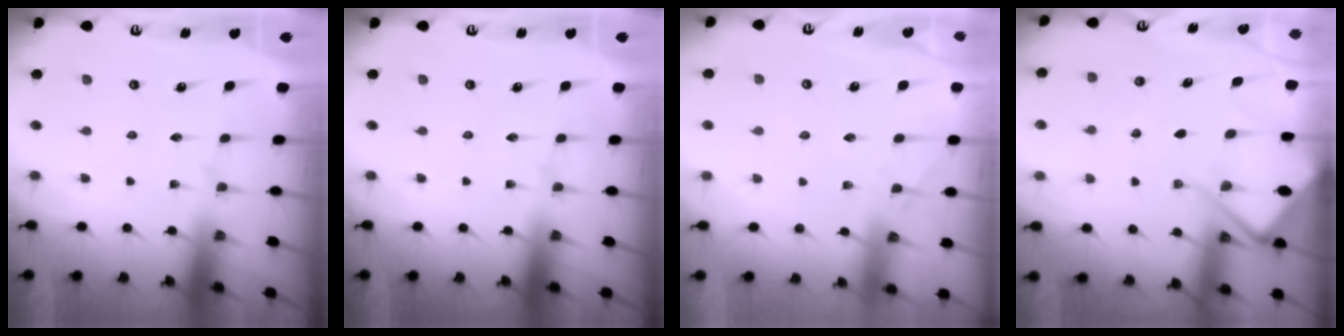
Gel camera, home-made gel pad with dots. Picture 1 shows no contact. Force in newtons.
{"total": 0.0}
{"total": 3.0, "press": 3.0, "slide": 0.6}
{"total": 8.0, "press": 7.9, "slide": 1.0}